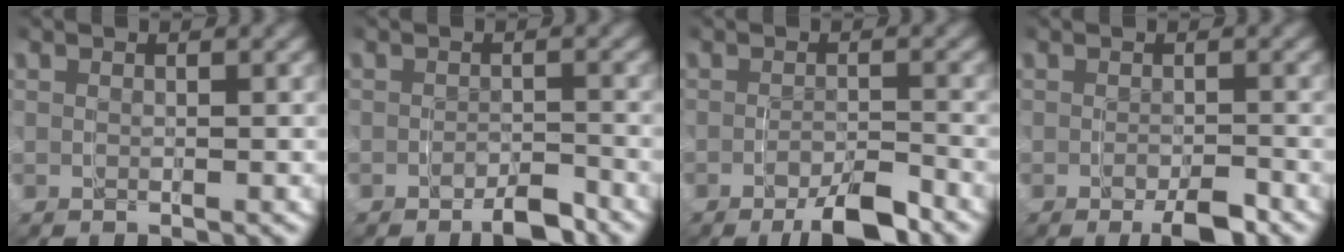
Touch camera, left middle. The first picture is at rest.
{"total": 1.8, "force": [-1.8, 0.1, 0.4], "torque": [0.001, 0.003, -0.036]}
{"total": 3.0, "force": [-2.5, 0.3, 1.8], "torque": [-0.022, -0.002, -0.045]}
{"total": 1.8, "force": [-1.4, 0.2, 1.1], "torque": [-0.013, -0.004, -0.024]}